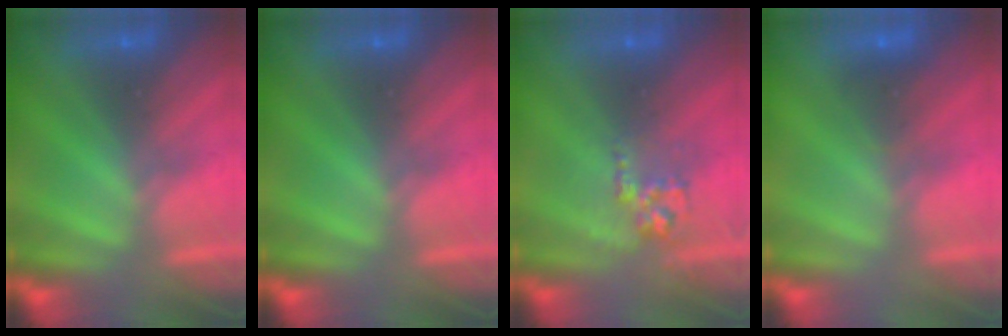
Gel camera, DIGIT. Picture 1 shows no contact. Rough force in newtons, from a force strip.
{"total": 0.0}
{"total": 2.7}
{"total": 1.8}